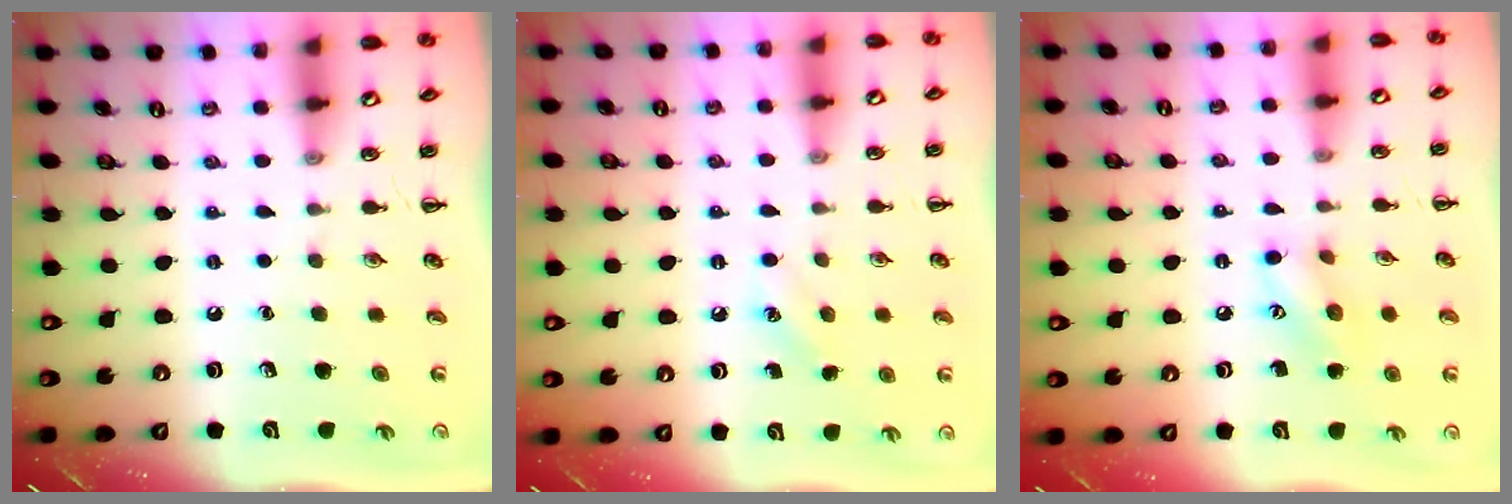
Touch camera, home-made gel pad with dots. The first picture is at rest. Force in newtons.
{"total": 6.7, "press": 6.5, "slide": 1.7}
{"total": 8.6, "press": 8.6, "slide": 0.4}